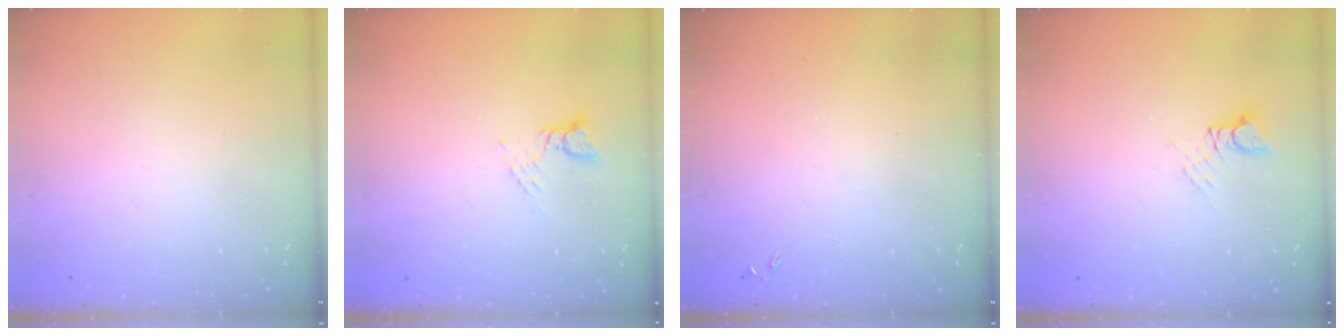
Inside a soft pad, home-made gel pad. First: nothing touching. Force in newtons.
{"total": 3.4, "press": 3.4, "slide": 0.4}
{"total": 0.0}
{"total": 3.6, "press": 3.5, "slide": 0.2}